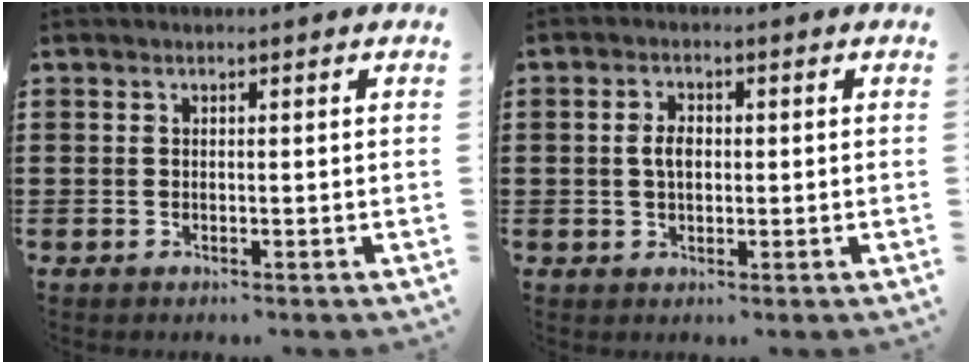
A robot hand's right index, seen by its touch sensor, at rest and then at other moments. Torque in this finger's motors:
{"motor_torque": [0.41, 0.19, 0.15, 0.08]}